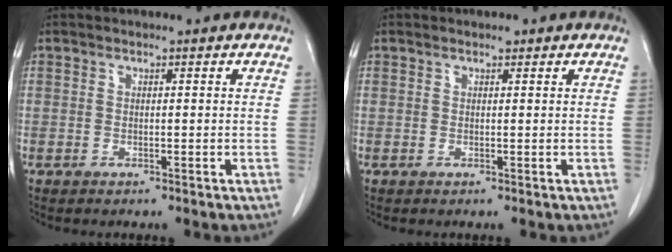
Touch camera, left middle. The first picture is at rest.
{"total": 0.7, "force": [0.5, 0.2, 0.3], "torque": [-0.009, 0.002, 0.008]}